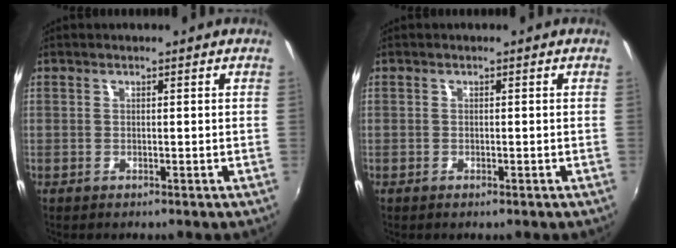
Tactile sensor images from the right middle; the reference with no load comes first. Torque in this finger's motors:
{"motor_torque": [-0.51, -0.14, 0.07, -0.01]}